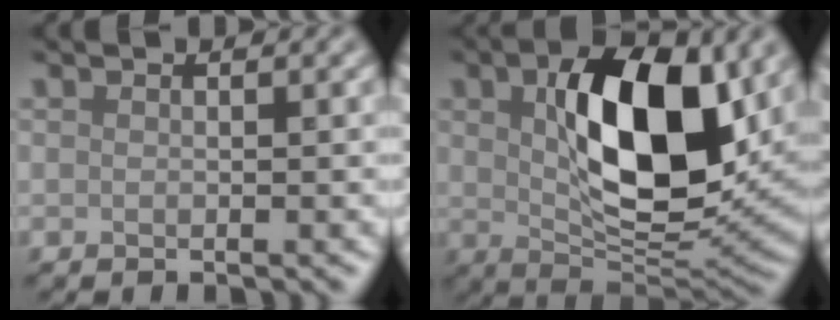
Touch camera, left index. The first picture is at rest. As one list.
[{"total": 11.0, "force": [2.5, 5.2, 9.4], "torque": [-0.150, -0.002, 0.042]}]